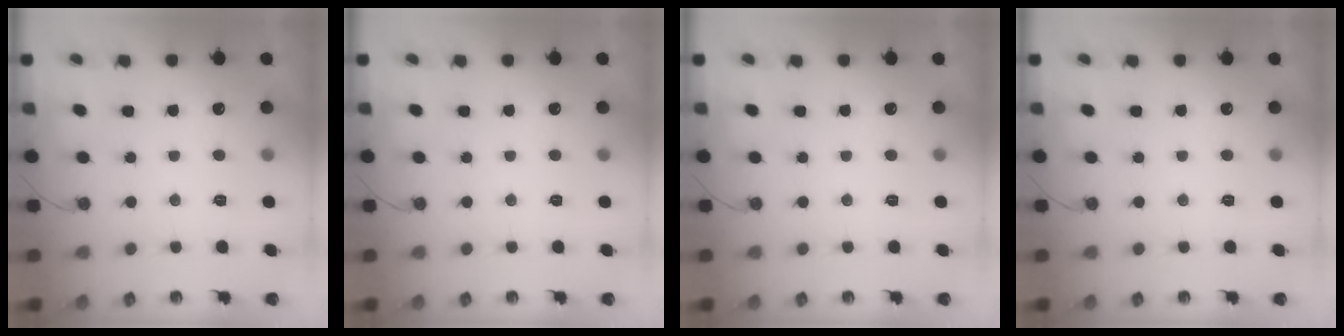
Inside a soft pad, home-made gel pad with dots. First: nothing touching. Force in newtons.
{"total": 0.0}
{"total": 0.0}
{"total": 0.0}